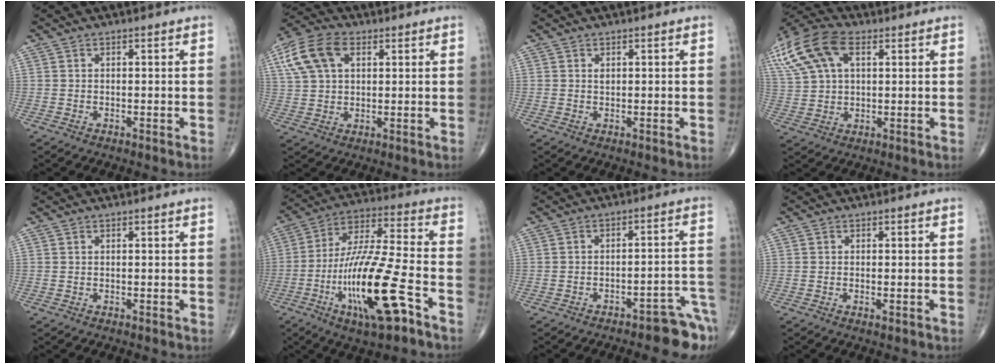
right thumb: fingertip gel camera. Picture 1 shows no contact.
{"total": 11.1, "force": [4.1, 7.0, 7.7], "torque": [-0.155, 0.014, 0.075]}
{"total": 0.8, "force": [0.3, 0.6, 0.5], "torque": [-0.005, -0.001, 0.006]}
{"total": 17.9, "force": [7.4, 10.4, 12.5], "torque": [-0.292, 0.024, 0.136]}
{"total": 0.0}
{"total": 20.6, "force": [-8.4, 4.8, 18.2], "torque": [-0.375, 0.034, -0.141]}
{"total": 10.1, "force": [-7.9, 2.8, 5.7], "torque": [-0.040, 0.082, -0.101]}
{"total": 1.3, "force": [-0.4, 0.4, 1.1], "torque": [-0.022, -0.003, -0.007]}